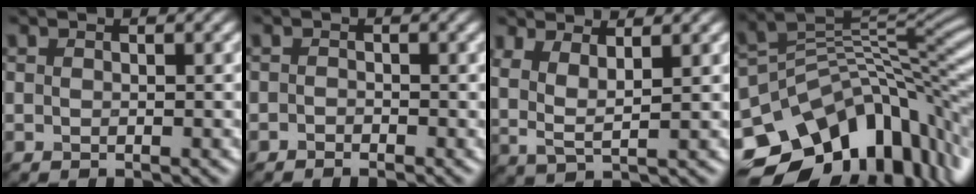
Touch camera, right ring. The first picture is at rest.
{"total": 0.6, "force": [-0.6, 0.3, 0.1], "torque": [0.003, -0.001, -0.012]}
{"total": 3.3, "force": [1.8, 1.1, 2.6], "torque": [-0.058, -0.005, 0.037]}
{"total": 13.9, "force": [-5.6, 9.1, 8.8], "torque": [-0.162, -0.005, -0.087]}